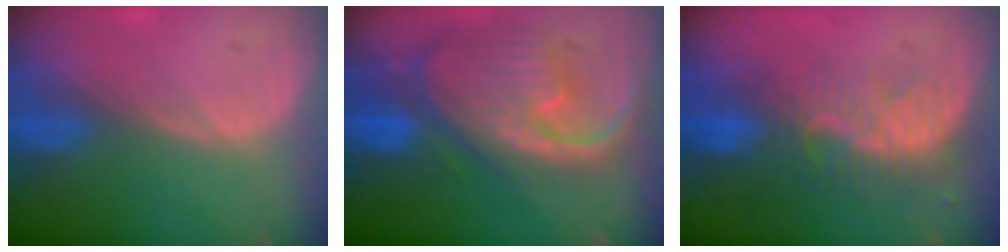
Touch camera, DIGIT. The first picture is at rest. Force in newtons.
{"total": 12.4, "press": 10.6, "slide": 6.5}
{"total": 8.3, "press": 7.3, "slide": 3.8}